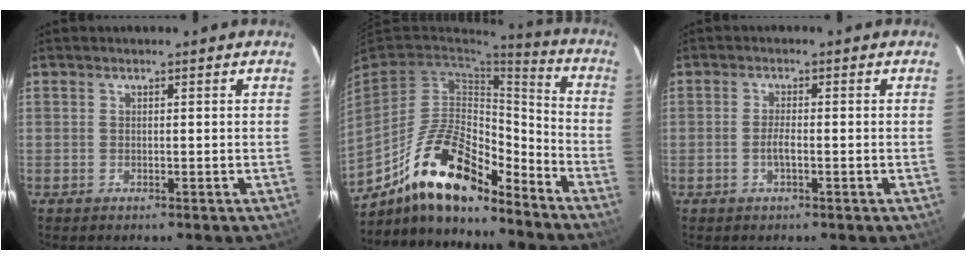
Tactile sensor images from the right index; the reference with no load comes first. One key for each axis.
{"total": 18.1, "fx": -12.9, "fy": 6.2, "fz": 11.0, "tx": -0.218, "ty": 0.006, "tz": -0.234}
{"total": 2.0, "fx": -0.8, "fy": 0.4, "fz": 1.8, "tx": -0.036, "ty": -0.002, "tz": -0.015}